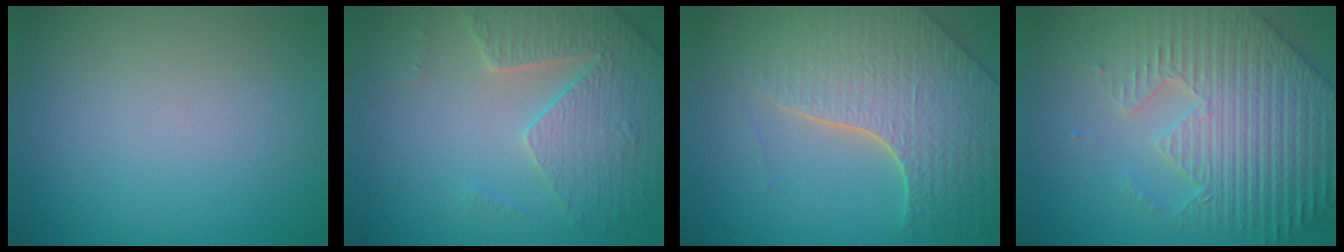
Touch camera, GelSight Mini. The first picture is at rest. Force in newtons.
{"total": 4.5, "press": 4.2, "slide": 1.5}
{"total": 7.6, "press": 5.6, "slide": 5.1}
{"total": 7.8, "press": 6.3, "slide": 4.7}